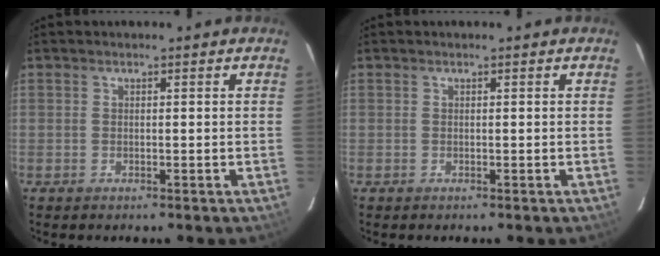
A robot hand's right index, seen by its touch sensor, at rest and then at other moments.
{"total": 0.0}